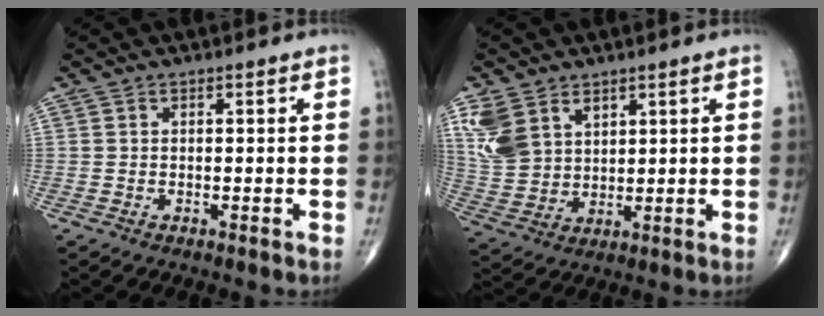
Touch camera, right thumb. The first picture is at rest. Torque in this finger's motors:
{"motor_torque": [-0.06, 0.30, 0.73, 0.63, 0.05]}